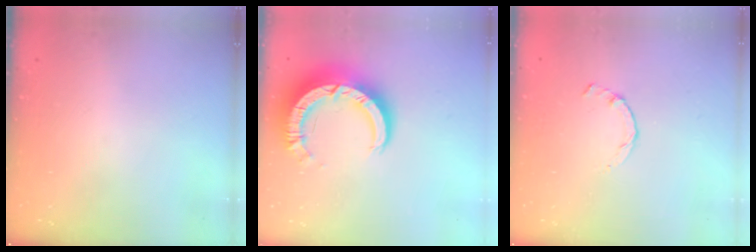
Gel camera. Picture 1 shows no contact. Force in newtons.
{"total": 12.0, "press": 11.9, "slide": 1.2}
{"total": 0.8, "press": 0.7, "slide": 0.2}